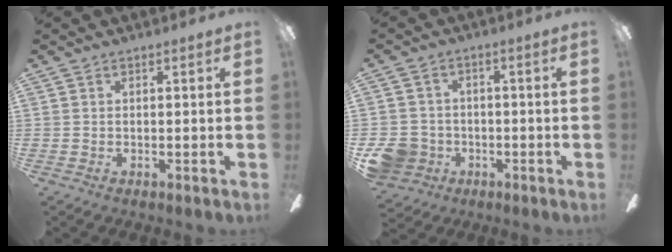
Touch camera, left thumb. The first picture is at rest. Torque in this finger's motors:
{"motor_torque": [-0.01, 0.02, -0.01, -0.01, 0.00]}